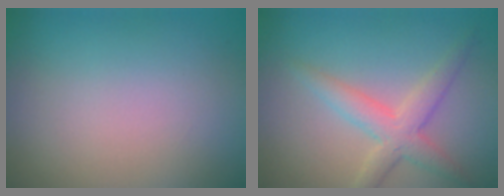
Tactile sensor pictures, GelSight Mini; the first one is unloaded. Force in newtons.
{"total": 3.4, "press": 3.4, "slide": 0.0}